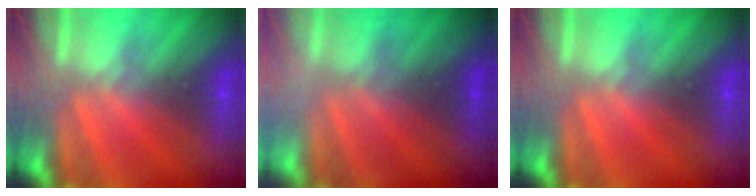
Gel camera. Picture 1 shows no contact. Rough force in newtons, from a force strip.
{"total": 2.6}
{"total": 0.0}